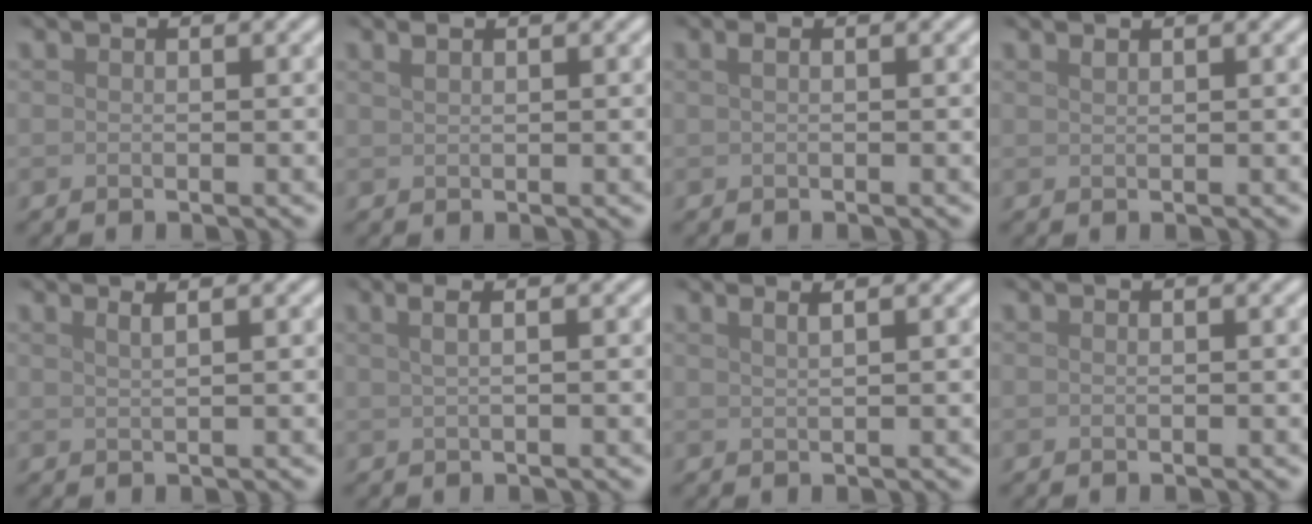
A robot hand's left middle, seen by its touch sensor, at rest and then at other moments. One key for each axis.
{"total": 0.8, "fx": 0.6, "fy": 0.2, "fz": 0.5, "tx": -0.012, "ty": 0.004, "tz": 0.012}
{"total": 0.8, "fx": 0.2, "fy": 0.3, "fz": 0.7, "tx": -0.013, "ty": 0.008, "tz": 0.004}
{"total": 0.6, "fx": 0.5, "fy": 0.2, "fz": 0.3, "tx": -0.002, "ty": 0.001, "tz": 0.011}
{"total": 2.2, "fx": 1.4, "fy": 0.9, "fz": 1.5, "tx": 0.002, "ty": 0.003, "tz": -0.005}
{"total": 2.9, "fx": 1.2, "fy": 1.4, "fz": 2.2, "tx": -0.019, "ty": 0.011, "tz": -0.008}
{"total": 2.6, "fx": 1.6, "fy": 1.1, "fz": 1.7, "tx": -0.002, "ty": 0.008, "tz": -0.004}
{"total": 0.0}